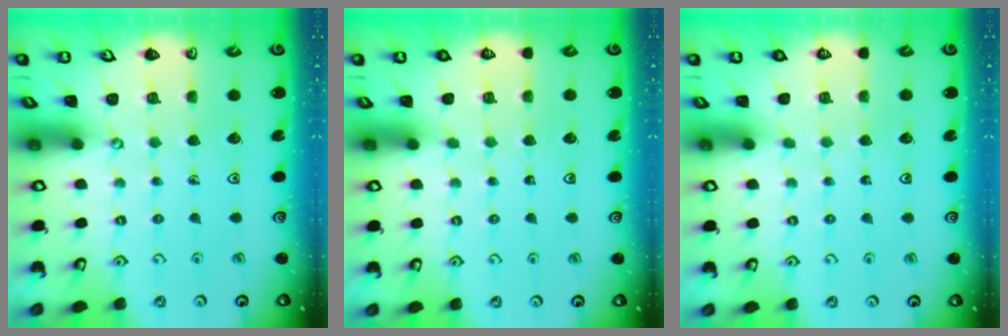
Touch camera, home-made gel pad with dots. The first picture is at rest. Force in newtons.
{"total": 0.0}
{"total": 0.0}